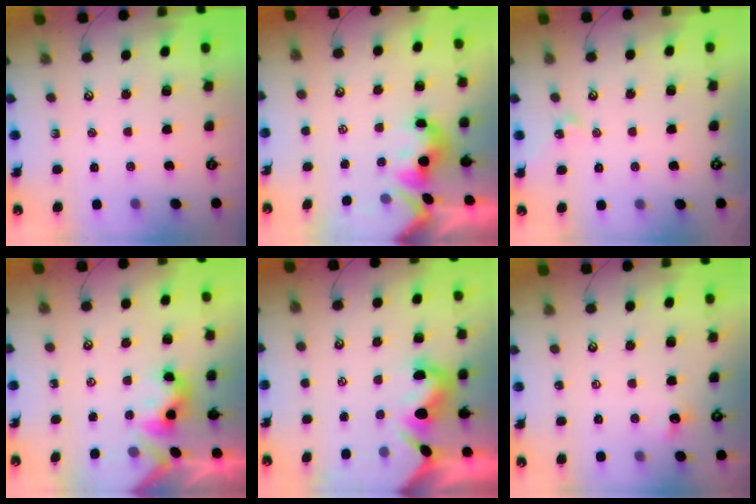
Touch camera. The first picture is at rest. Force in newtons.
{"total": 1.5, "press": 1.5, "slide": 0.1}
{"total": 4.5, "press": 4.4, "slide": 0.6}
{"total": 3.6, "press": 3.6, "slide": 0.4}
{"total": 2.0, "press": 1.8, "slide": 0.9}
{"total": 0.0}